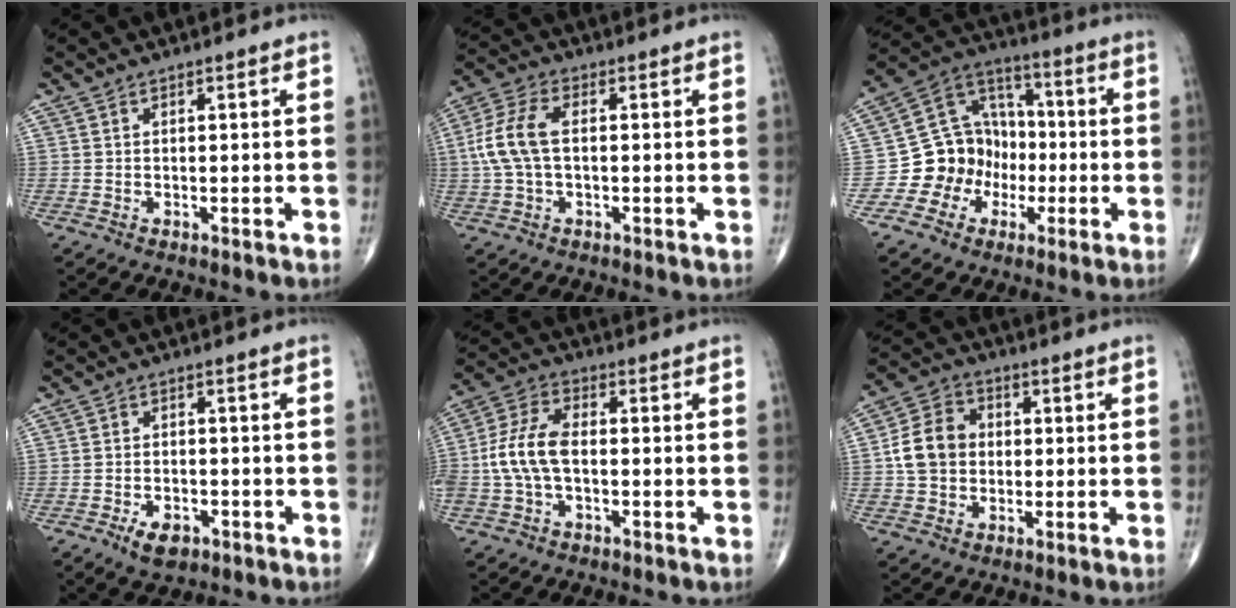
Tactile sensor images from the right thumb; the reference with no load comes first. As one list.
[{"total": 9.0, "force": [0.4, 4.9, 7.5], "torque": [-0.178, 0.022, 0.005]}, {"total": 13.3, "force": [-3.2, 11.9, 5.0], "torque": [-0.030, 0.061, -0.060]}, {"total": 4.9, "force": [-2.6, 2.8, 3.0], "torque": [-0.047, 0.007, -0.041]}, {"total": 9.8, "force": [-1.1, 5.4, 8.1], "torque": [-0.183, 0.029, -0.026]}, {"total": 9.6, "force": [0.1, 7.9, 5.5], "torque": [-0.085, 0.020, -0.006]}]